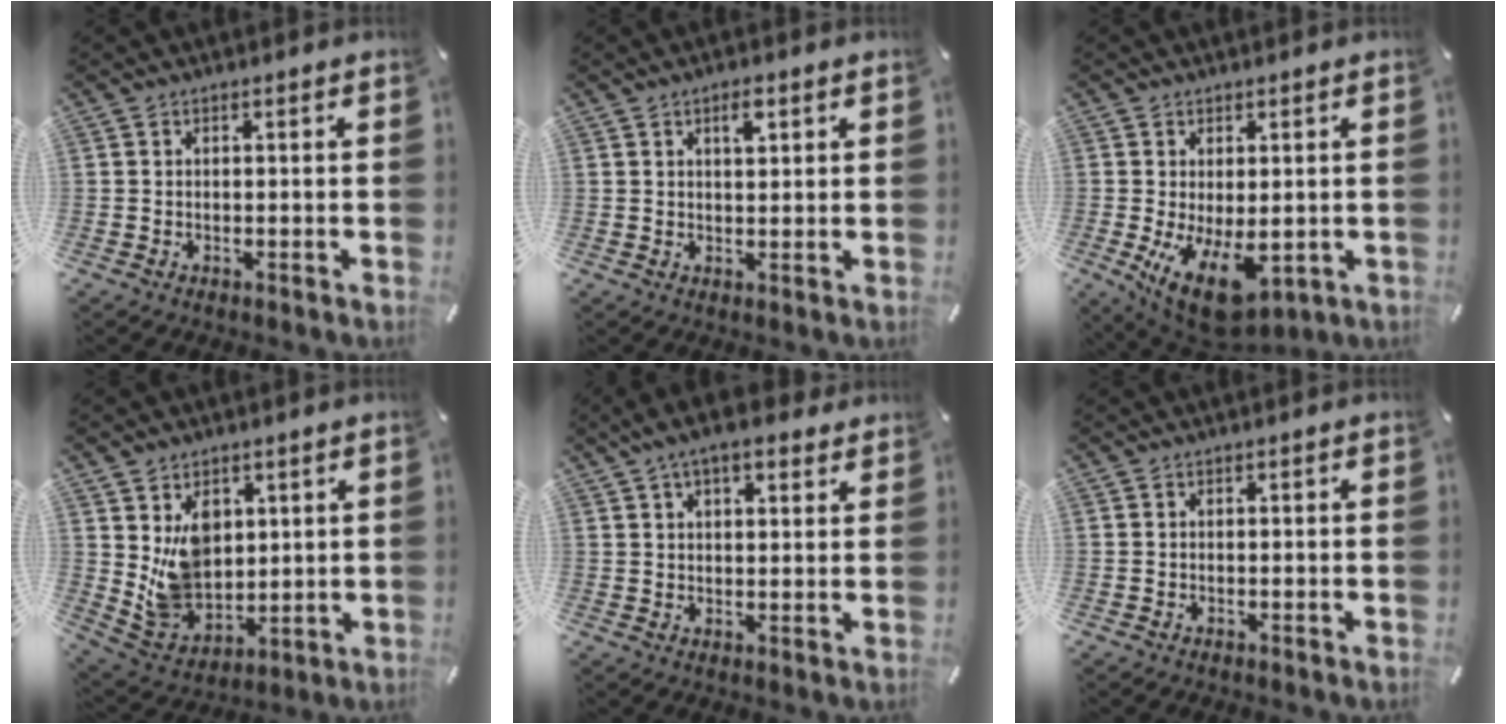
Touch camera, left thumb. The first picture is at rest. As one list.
[{"total": 3.1, "force": [1.6, 1.2, 2.4], "torque": [-0.036, -0.002, 0.023]}, {"total": 11.2, "force": [-2.6, 5.8, 9.2], "torque": [-0.154, -0.003, -0.035]}, {"total": 10.4, "force": [3.5, 8.9, 4.2], "torque": [-0.089, -0.027, 0.071]}, {"total": 7.7, "force": [4.8, 3.3, 5.0], "torque": [-0.081, -0.010, 0.082]}, {"total": 0.0}]